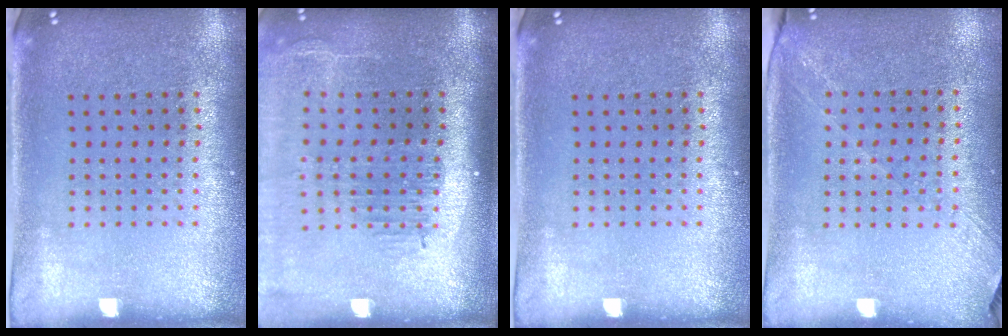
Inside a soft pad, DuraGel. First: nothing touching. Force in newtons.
{"total": 2.4, "press": 1.9, "slide": 1.4}
{"total": 0.0}
{"total": 1.2, "press": 1.1, "slide": 0.6}